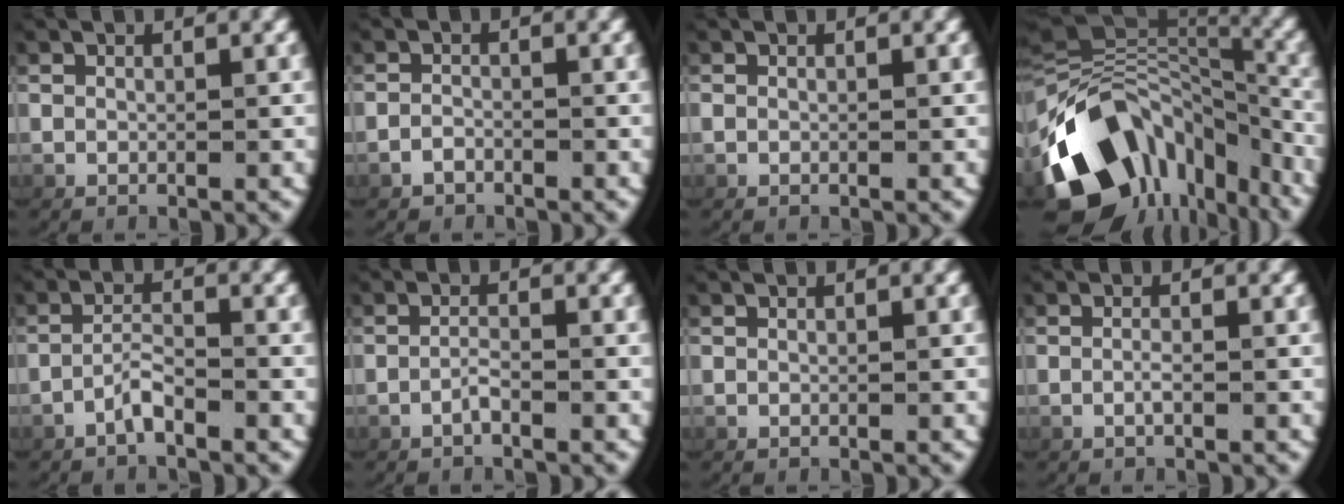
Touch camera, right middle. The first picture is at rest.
{"total": 1.2, "force": [-1.2, 0.3, -0.1], "torque": [-0.005, -0.008, -0.018]}
{"total": 0.6, "force": [-0.2, 0.5, 0.2], "torque": [-0.010, -0.002, -0.003]}
{"total": 15.3, "force": [-4.4, 10.1, 10.6], "torque": [-0.200, -0.038, -0.050]}
{"total": 1.9, "force": [-1.7, -0.1, 0.9], "torque": [-0.023, -0.001, -0.030]}
{"total": 1.3, "force": [-1.1, -0.1, 0.7], "torque": [-0.022, -0.002, -0.018]}
{"total": 0.0}
{"total": 0.8, "force": [-0.5, 0.0, 0.6], "torque": [-0.016, -0.002, -0.008]}